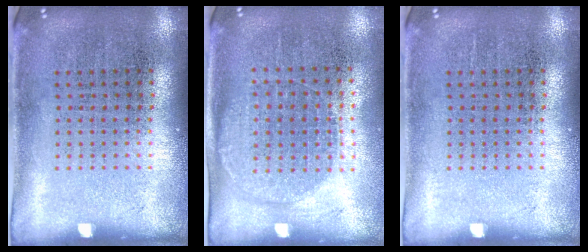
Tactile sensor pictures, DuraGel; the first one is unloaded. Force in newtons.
{"total": 1.4, "press": 1.2, "slide": 0.6}
{"total": 0.0}